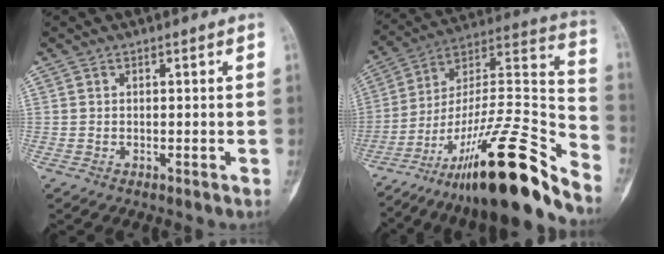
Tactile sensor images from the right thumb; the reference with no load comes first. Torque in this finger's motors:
{"motor_torque": [3.60, 1.02, 1.06, -1.71, 0.67]}